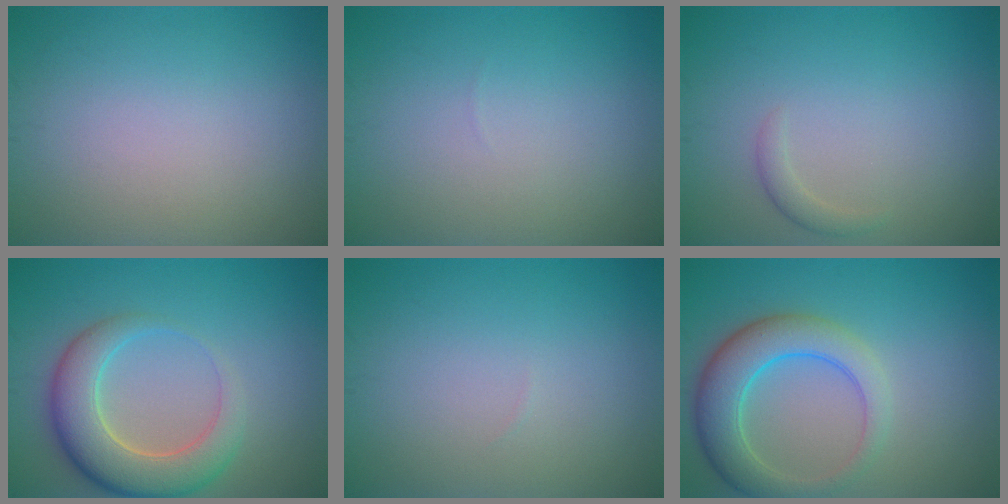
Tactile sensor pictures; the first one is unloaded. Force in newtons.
{"total": 0.0}
{"total": 1.1, "press": 1.1, "slide": 0.0}
{"total": 6.7, "press": 6.7, "slide": 0.5}
{"total": 0.0}
{"total": 5.8, "press": 5.8, "slide": 0.2}